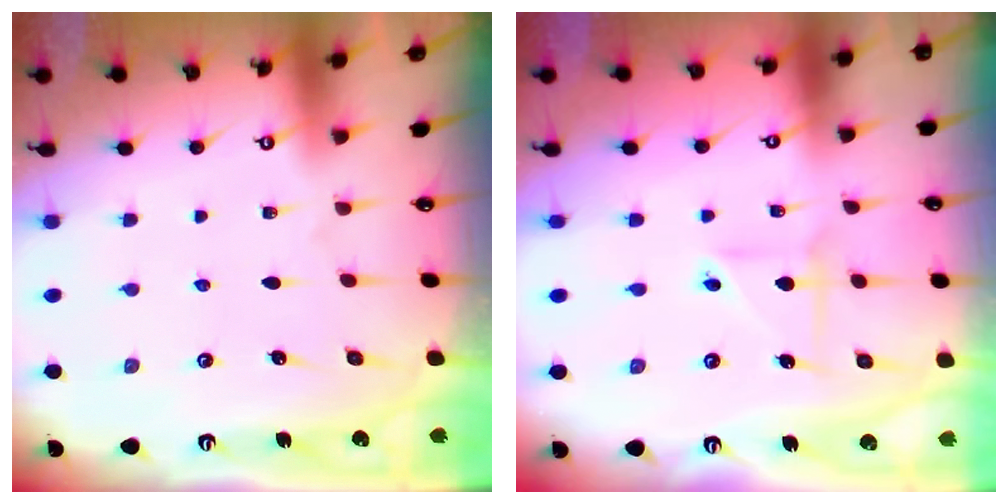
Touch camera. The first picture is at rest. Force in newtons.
{"total": 4.1, "press": 4.1, "slide": 0.3}